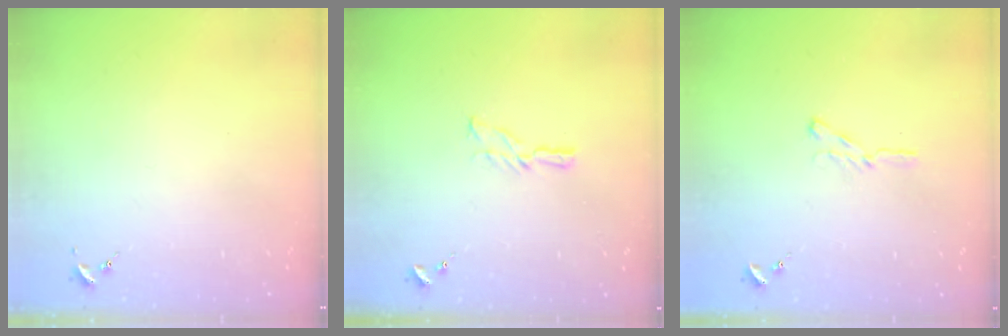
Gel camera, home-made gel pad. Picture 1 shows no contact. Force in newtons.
{"total": 5.7, "press": 5.7, "slide": 0.1}
{"total": 4.4, "press": 4.4, "slide": 0.5}